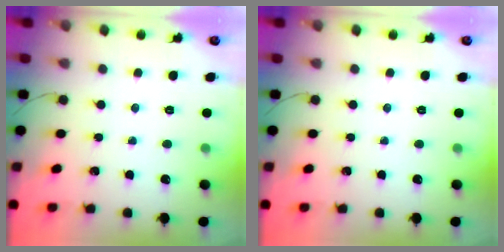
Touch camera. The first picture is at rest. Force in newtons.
{"total": 0.0}